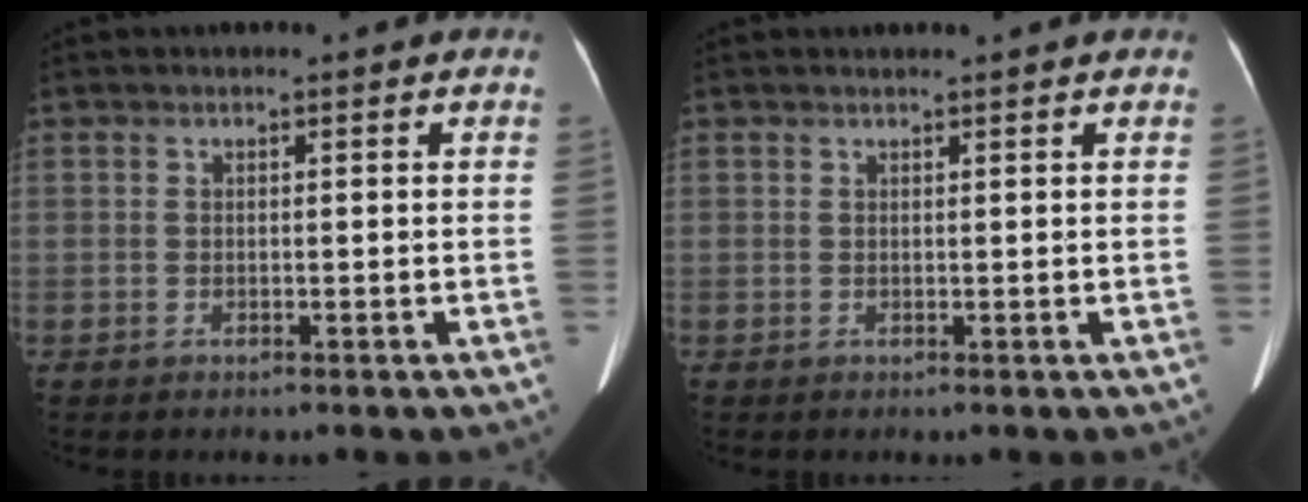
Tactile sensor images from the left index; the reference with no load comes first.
{"total": 1.7, "force": [1.6, -0.1, 0.5], "torque": [-0.008, 0.012, 0.026]}